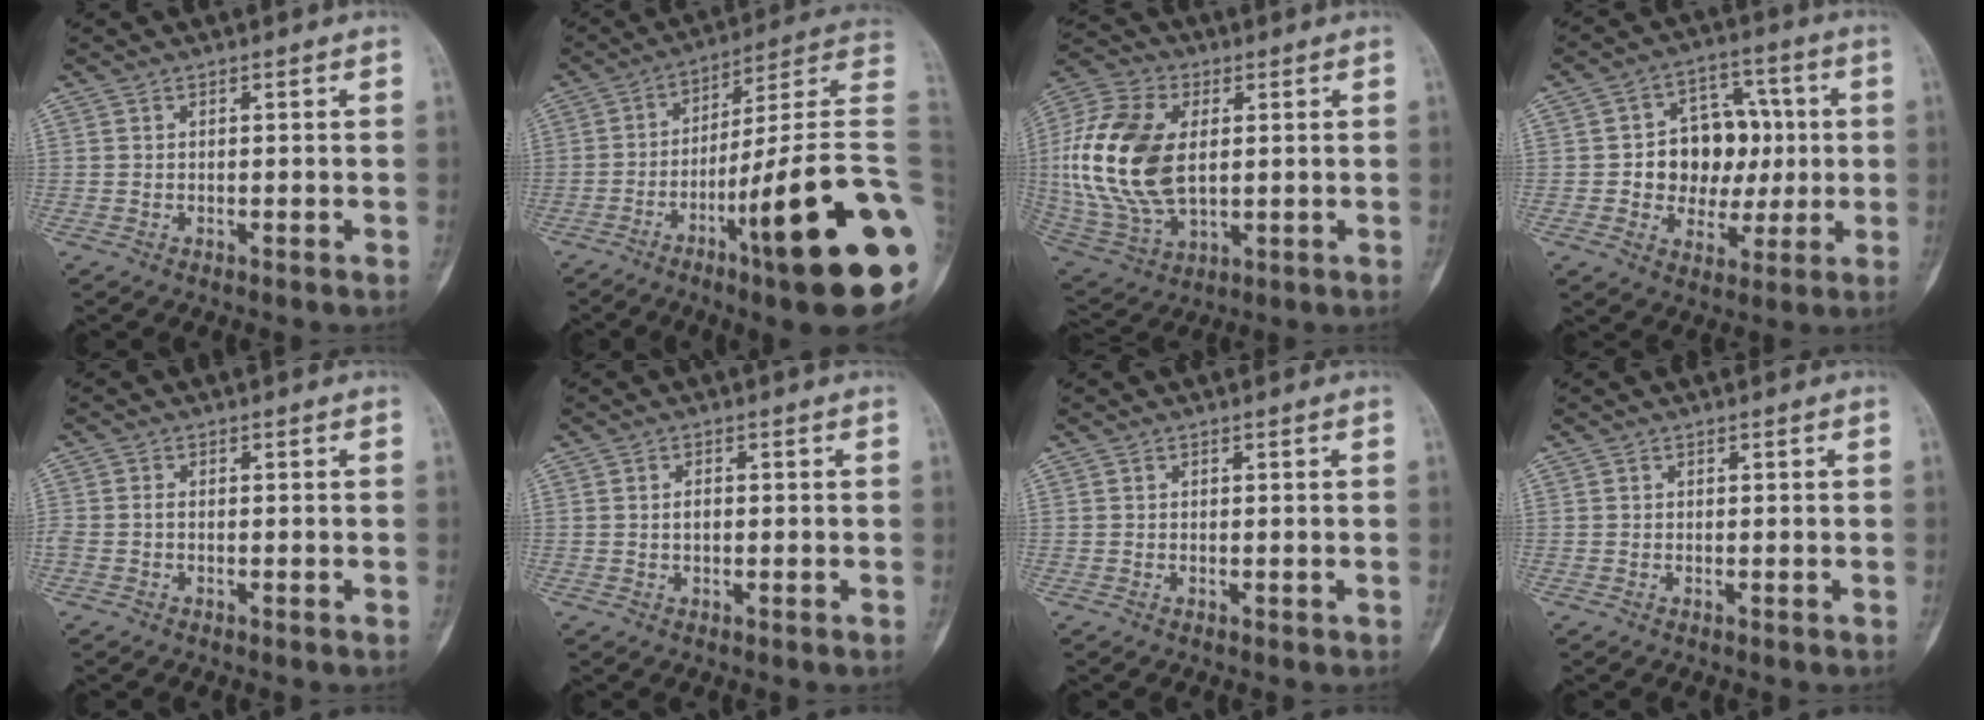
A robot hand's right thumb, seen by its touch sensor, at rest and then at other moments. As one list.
[{"total": 25.5, "force": [-8.1, 2.3, 24.0], "torque": [-0.305, 0.033, -0.125]}, {"total": 20.4, "force": [2.0, 12.3, 16.1], "torque": [-0.342, -0.006, 0.042]}, {"total": 13.1, "force": [0.2, 10.4, 8.0], "torque": [-0.060, 0.026, 0.009]}, {"total": 1.4, "force": [-0.4, 0.9, 1.0], "torque": [-0.027, 0.000, -0.010]}, {"total": 1.5, "force": [-0.1, 0.9, 1.3], "torque": [-0.018, 0.002, -0.003]}, {"total": 0.0}, {"total": 0.0}]